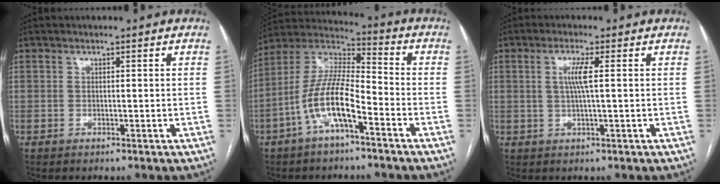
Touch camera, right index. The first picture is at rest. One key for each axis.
{"total": 12.0, "fx": -5.2, "fy": 2.9, "fz": 10.4, "tx": -0.217, "ty": 0.017, "tz": -0.099}
{"total": 3.6, "fx": 0.6, "fy": -0.2, "fz": 3.5, "tx": -0.072, "ty": 0.000, "tz": 0.012}